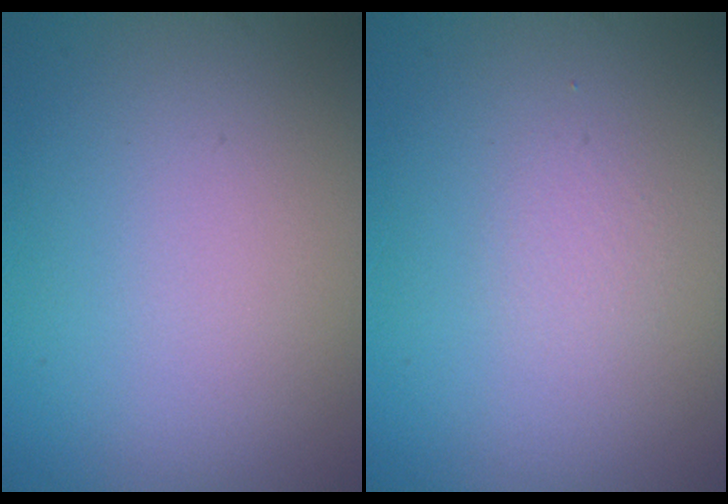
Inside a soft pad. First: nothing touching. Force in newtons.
{"total": 0.8, "press": 0.8, "slide": 0.1}